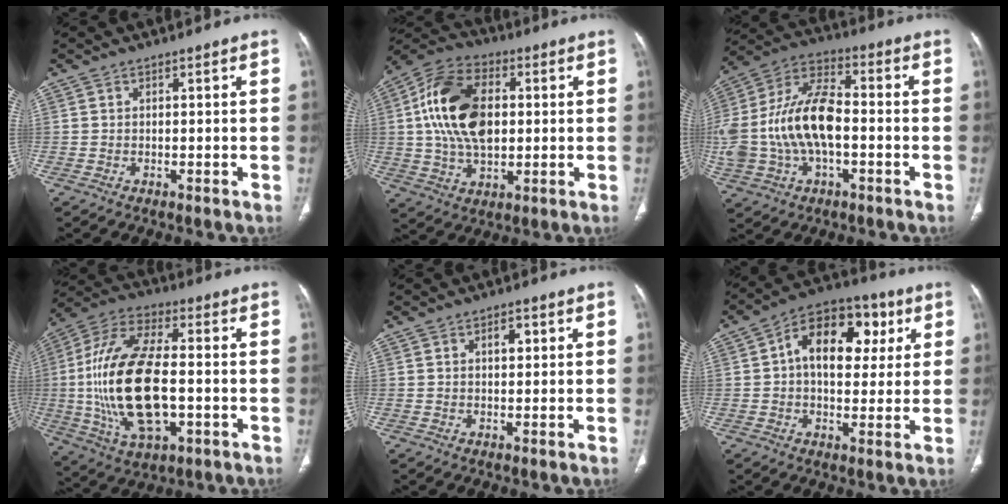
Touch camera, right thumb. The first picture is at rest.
{"total": 17.4, "force": [2.1, 10.8, 13.5], "torque": [-0.241, 0.014, 0.036]}
{"total": 19.8, "force": [-2.0, 11.0, 16.4], "torque": [-0.345, 0.036, -0.035]}
{"total": 23.0, "force": [-2.0, 10.9, 20.2], "torque": [-0.412, 0.012, -0.030]}
{"total": 2.5, "force": [0.8, 1.4, 1.9], "torque": [-0.019, 0.000, 0.011]}
{"total": 15.7, "force": [3.7, 9.9, 11.6], "torque": [-0.136, 0.017, 0.049]}